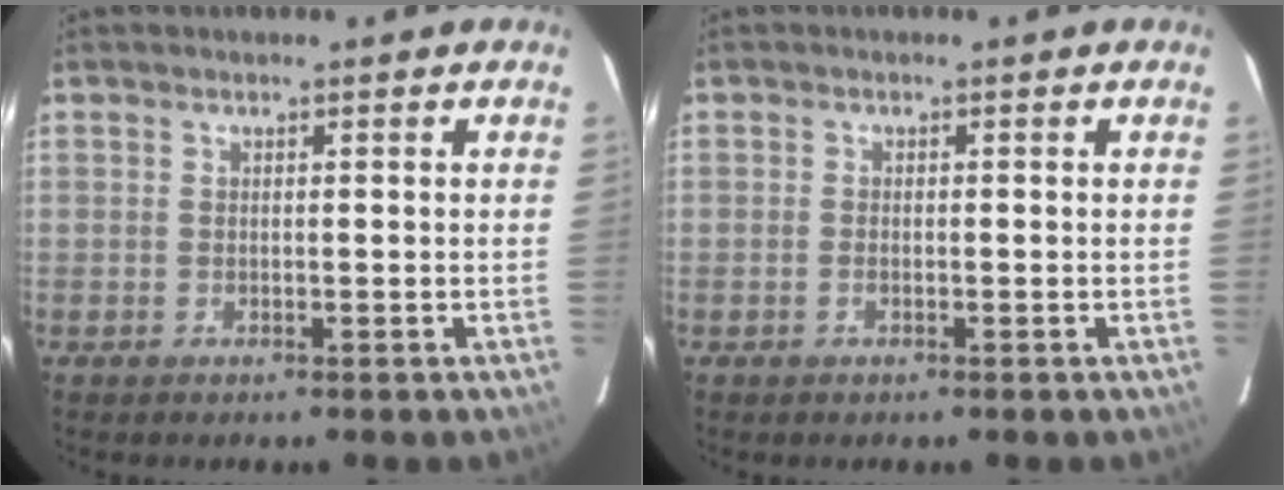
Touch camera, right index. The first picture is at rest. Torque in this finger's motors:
{"motor_torque": [-0.18, 0.03, -0.04, 0.00]}